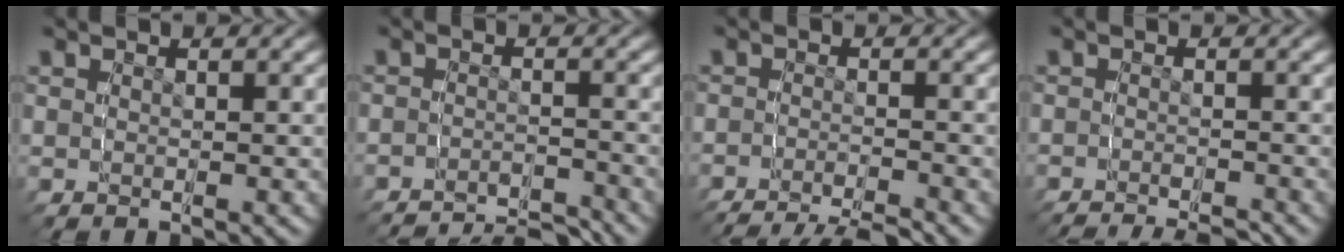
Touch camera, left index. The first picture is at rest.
{"total": 6.1, "force": [-6.0, 0.7, 0.7], "torque": [0.003, -0.017, -0.099]}
{"total": 8.5, "force": [-8.2, 1.6, 1.4], "torque": [-0.004, -0.017, -0.133]}
{"total": 4.4, "force": [-4.3, 0.7, 0.5], "torque": [-0.004, -0.015, -0.067]}